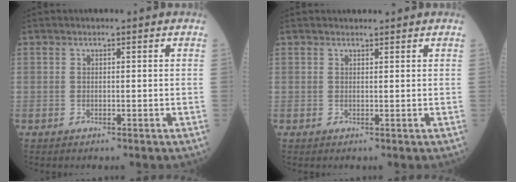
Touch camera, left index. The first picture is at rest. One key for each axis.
{"total": 1.2, "fx": 1.2, "fy": 0.2, "fz": 0.1, "tx": -0.009, "ty": 0.008, "tz": 0.022}